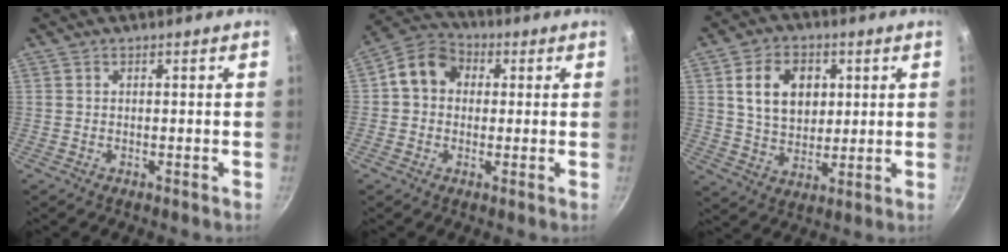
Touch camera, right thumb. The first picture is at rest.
{"total": 8.8, "force": [1.2, 7.4, 4.6], "torque": [-0.049, 0.019, -0.003]}
{"total": 11.7, "force": [3.0, 8.5, 7.5], "torque": [-0.100, -0.007, 0.053]}